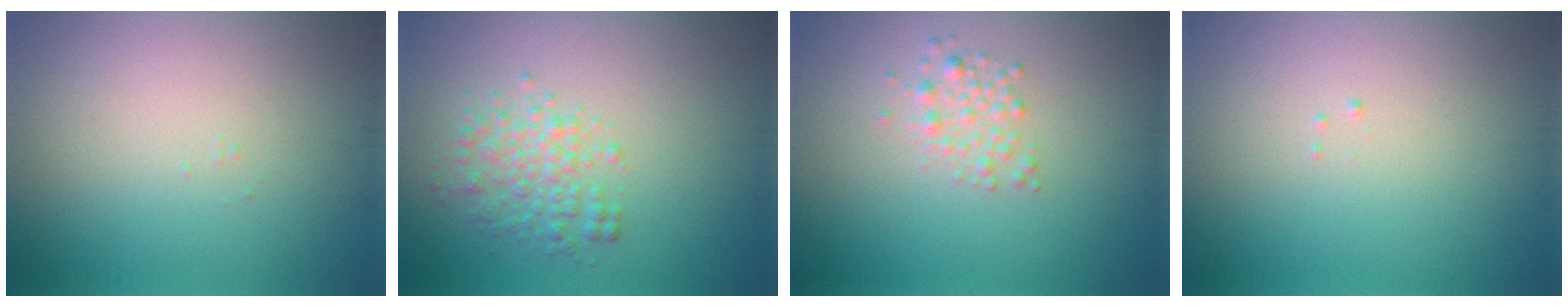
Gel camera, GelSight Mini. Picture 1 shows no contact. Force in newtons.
{"total": 3.0, "press": 3.0, "slide": 0.1}
{"total": 1.7, "press": 1.7, "slide": 0.0}
{"total": 0.0}